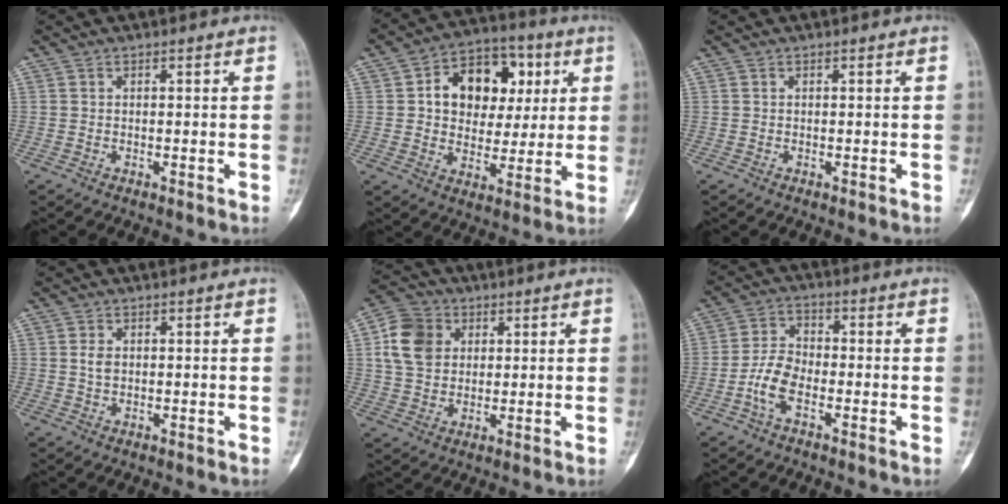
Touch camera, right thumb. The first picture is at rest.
{"total": 15.5, "force": [3.8, 11.4, 9.8], "torque": [-0.098, 0.010, 0.058]}
{"total": 0.0}
{"total": 2.0, "force": [0.3, 1.3, 1.4], "torque": [-0.023, 0.001, 0.005]}
{"total": 10.0, "force": [2.6, 8.0, 5.5], "torque": [-0.083, 0.004, 0.043]}
{"total": 5.9, "force": [-2.2, 3.1, 4.5], "torque": [-0.089, 0.019, -0.050]}